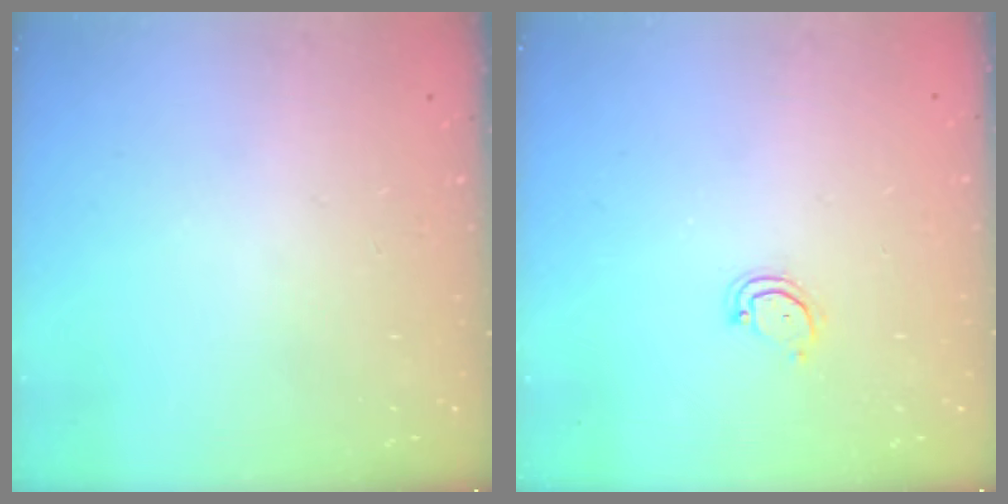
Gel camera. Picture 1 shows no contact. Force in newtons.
{"total": 2.5, "press": 2.5, "slide": 0.1}